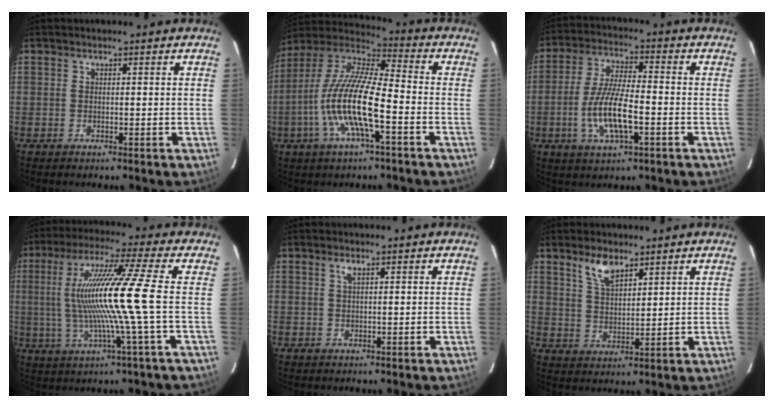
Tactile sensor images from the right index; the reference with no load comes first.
{"total": 15.8, "force": [-5.0, 3.3, 14.7], "torque": [-0.290, -0.006, -0.104]}
{"total": 10.8, "force": [-3.3, 3.0, 9.9], "torque": [-0.200, -0.005, -0.061]}
{"total": 14.9, "force": [-0.5, -2.1, 14.7], "torque": [-0.271, -0.002, -0.006]}
{"total": 1.1, "force": [0.6, 0.2, 0.9], "torque": [-0.019, 0.004, 0.010]}
{"total": 5.9, "force": [4.1, 2.4, 3.5], "torque": [-0.063, 0.002, 0.081]}